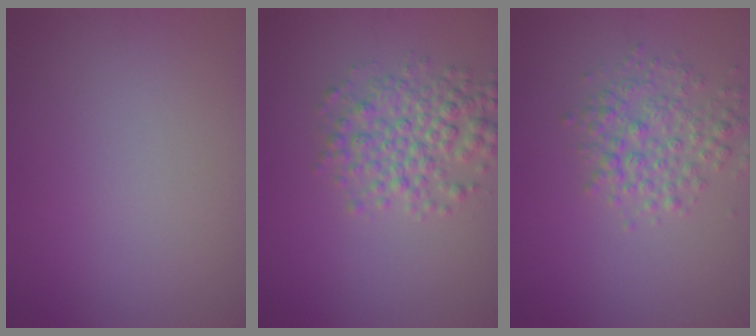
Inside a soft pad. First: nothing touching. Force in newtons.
{"total": 4.3, "press": 4.3, "slide": 0.1}
{"total": 3.4, "press": 3.4, "slide": 0.1}